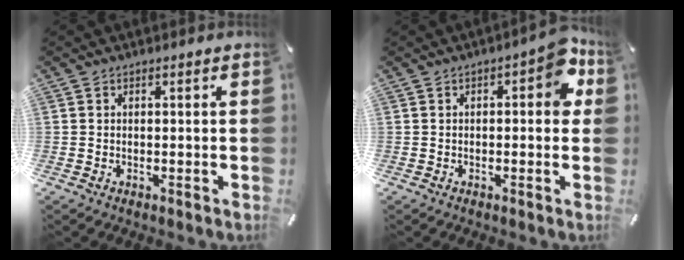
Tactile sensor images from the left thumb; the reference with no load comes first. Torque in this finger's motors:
{"motor_torque": [0.70, 1.65, 0.49, -0.54, 0.22]}